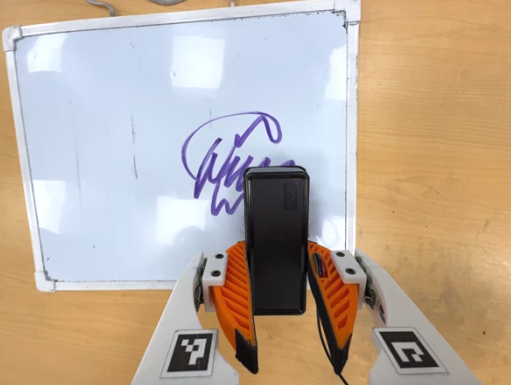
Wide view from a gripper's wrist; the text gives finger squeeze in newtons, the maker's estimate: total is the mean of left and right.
{"total": 4.3, "left": 2.9, "right": 5.8}